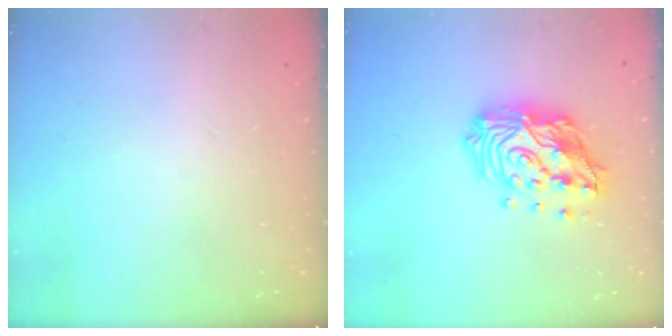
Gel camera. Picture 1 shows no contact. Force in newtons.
{"total": 18.6, "press": 18.6, "slide": 1.4}